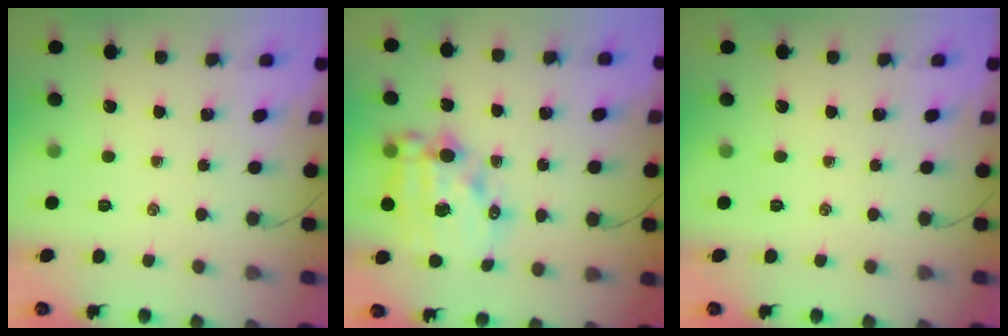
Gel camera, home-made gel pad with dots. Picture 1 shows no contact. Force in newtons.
{"total": 16.0, "press": 15.6, "slide": 3.5}
{"total": 0.0}